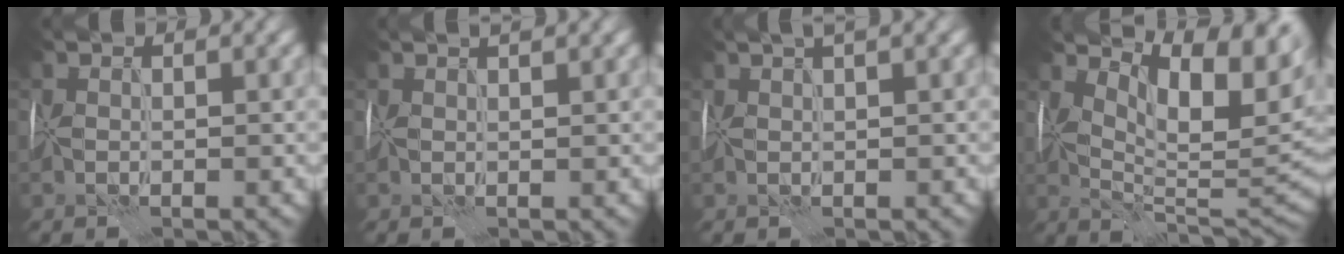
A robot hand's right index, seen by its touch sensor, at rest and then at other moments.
{"total": 1.8, "force": [1.2, 0.4, 1.3], "torque": [-0.018, 0.015, 0.011]}
{"total": 2.6, "force": [1.5, 0.3, 2.1], "torque": [-0.034, 0.013, 0.023]}
{"total": 10.2, "force": [3.7, 4.2, 8.6], "torque": [-0.127, -0.006, 0.066]}